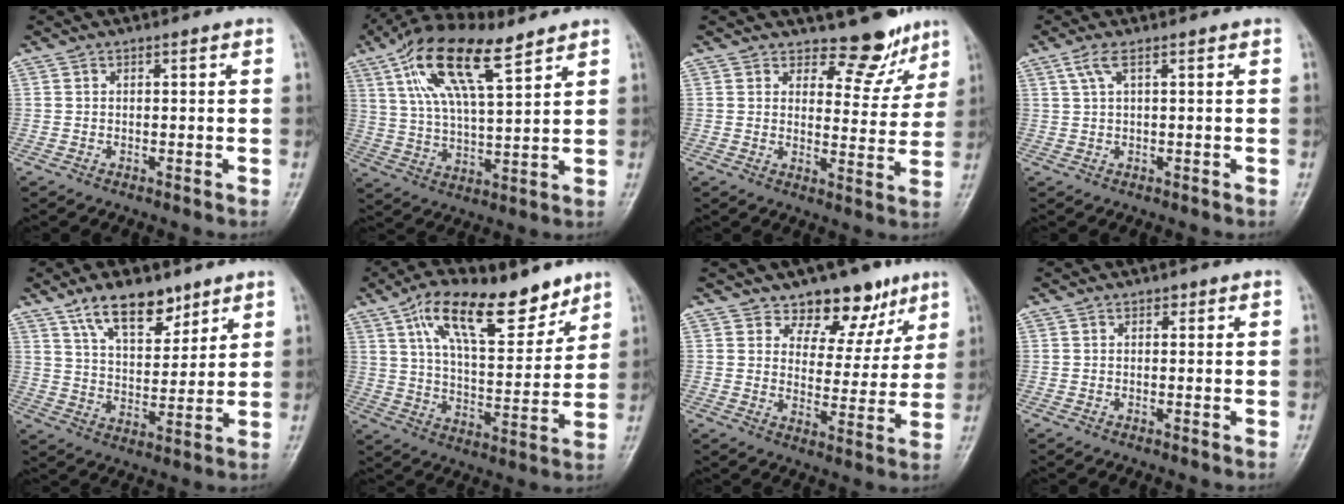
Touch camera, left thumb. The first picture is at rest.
{"total": 16.3, "force": [9.1, 5.7, 12.3], "torque": [-0.214, -0.015, 0.169]}
{"total": 7.4, "force": [6.4, 3.5, 1.6], "torque": [0.013, -0.057, 0.086]}
{"total": 2.2, "force": [1.0, 0.4, 1.9], "torque": [-0.055, 0.013, 0.030]}
{"total": 11.3, "force": [7.7, 5.3, 6.4], "torque": [-0.075, -0.048, 0.139]}
{"total": 18.0, "force": [11.3, 7.4, 12.0], "torque": [-0.157, -0.052, 0.194]}
{"total": 10.7, "force": [7.5, 6.4, 4.3], "torque": [-0.007, -0.041, 0.106]}
{"total": 0.6, "force": [0.3, 0.4, 0.2], "torque": [0.004, 0.000, 0.002]}